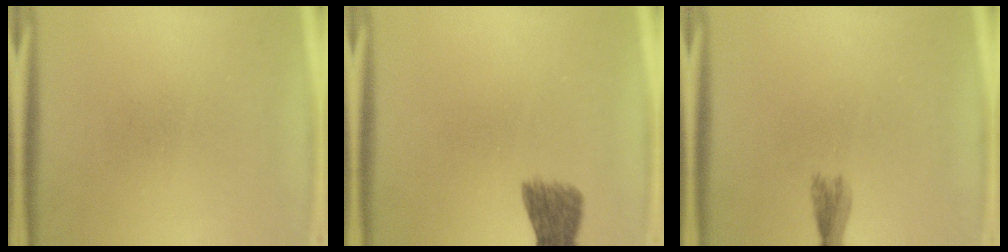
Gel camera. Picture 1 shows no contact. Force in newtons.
{"total": 4.6}
{"total": 2.3}